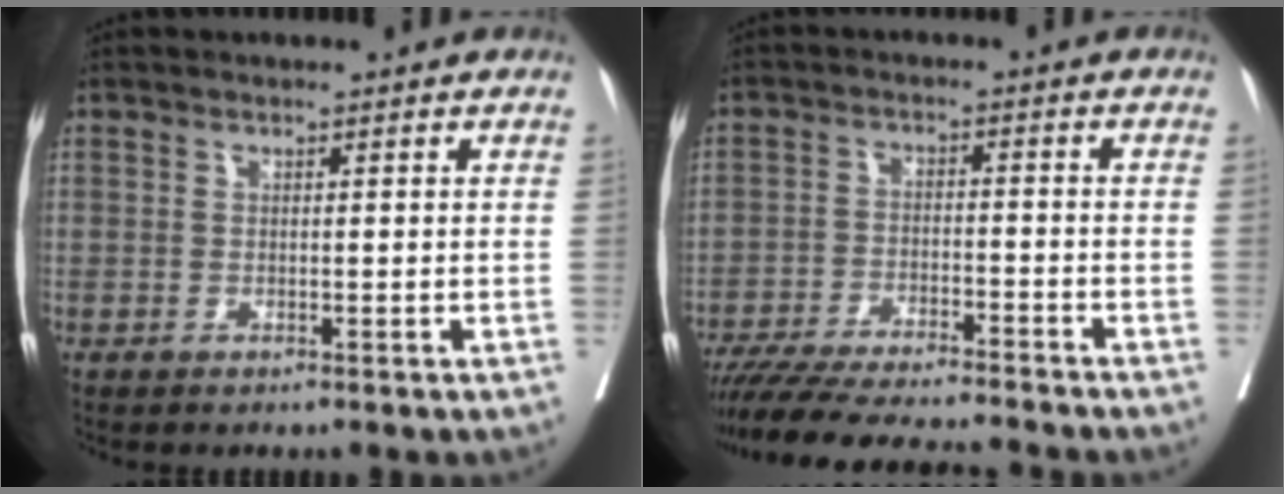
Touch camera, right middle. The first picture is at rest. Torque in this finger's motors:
{"motor_torque": [1.03, -1.10, 0.28, 0.09]}